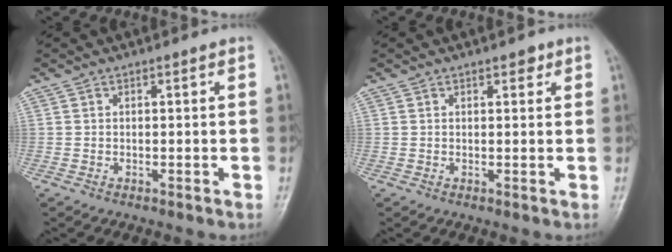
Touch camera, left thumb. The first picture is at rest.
{"total": 1.6, "force": [1.0, 0.8, 0.9], "torque": [-0.002, -0.003, 0.010]}